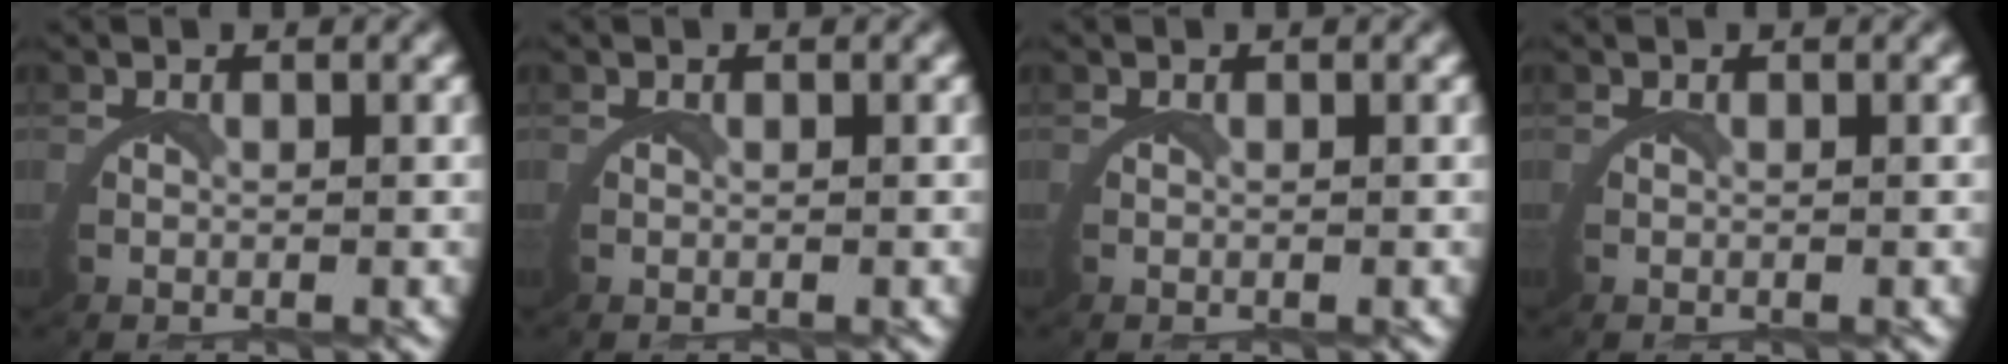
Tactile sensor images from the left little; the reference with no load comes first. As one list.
[{"total": 0.0}, {"total": 0.0}, {"total": 0.0}]